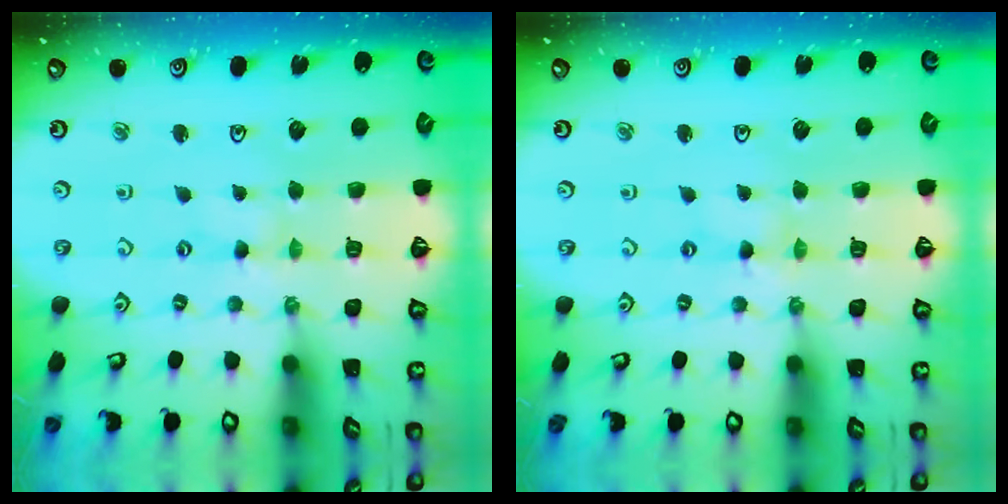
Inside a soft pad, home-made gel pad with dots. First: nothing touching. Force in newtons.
{"total": 0.0}